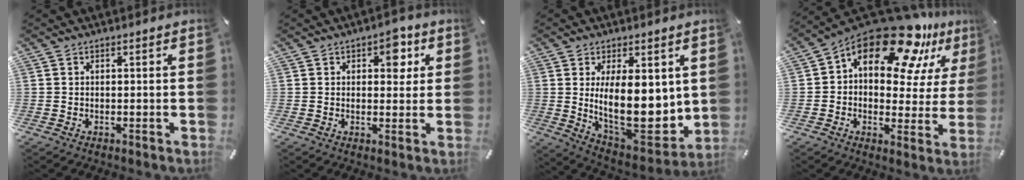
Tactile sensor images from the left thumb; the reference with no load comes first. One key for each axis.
{"total": 5.9, "fx": 2.1, "fy": 3.6, "fz": 4.2, "tx": -0.026, "ty": -0.015, "tz": 0.022}
{"total": 20.2, "fx": 2.0, "fy": 9.6, "fz": 17.7, "tx": -0.269, "ty": -0.042, "tz": 0.047}
{"total": 19.8, "fx": 13.9, "fy": 9.1, "fz": 10.8, "tx": -0.174, "ty": -0.105, "tz": 0.239}